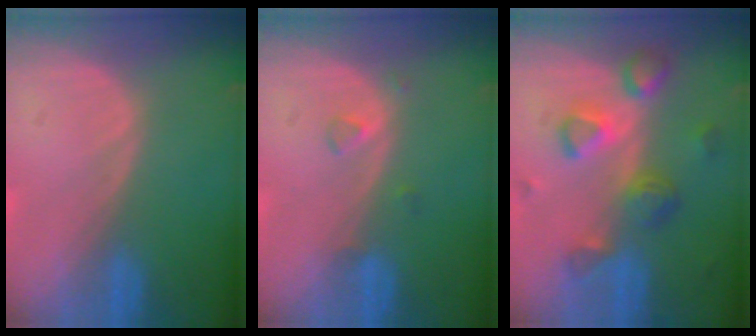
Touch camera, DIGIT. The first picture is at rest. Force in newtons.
{"total": 1.5, "press": 1.5, "slide": 0.1}
{"total": 7.9, "press": 7.1, "slide": 3.5}